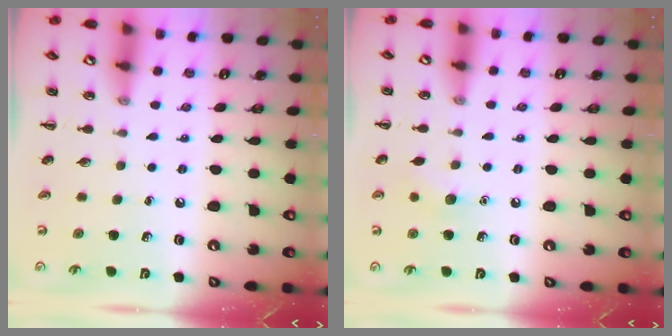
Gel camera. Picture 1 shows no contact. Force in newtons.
{"total": 6.5, "press": 6.3, "slide": 1.7}